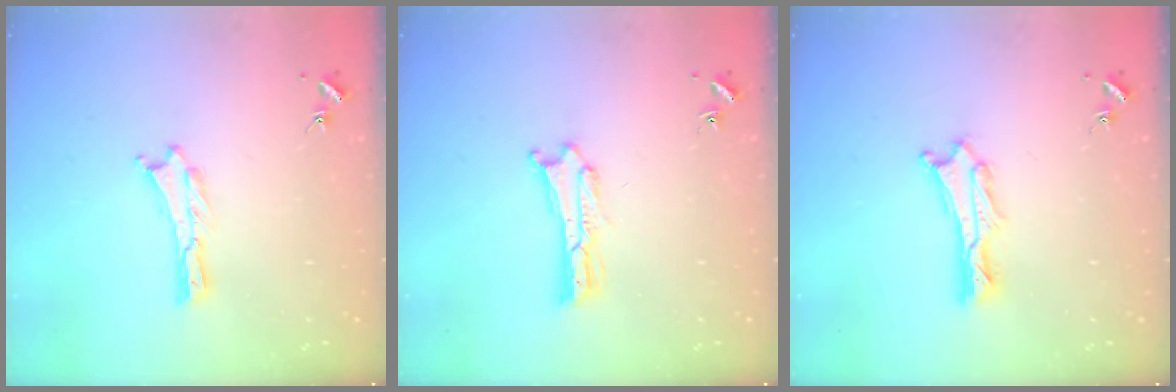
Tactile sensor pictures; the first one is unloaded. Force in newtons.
{"total": 0.9, "press": 0.9, "slide": 0.2}
{"total": 1.1, "press": 1.1, "slide": 0.2}